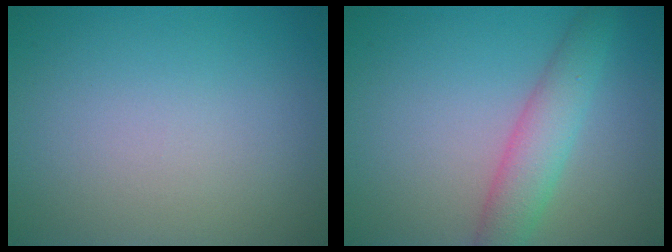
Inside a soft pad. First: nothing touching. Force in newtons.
{"total": 4.2, "press": 4.2, "slide": 0.2}